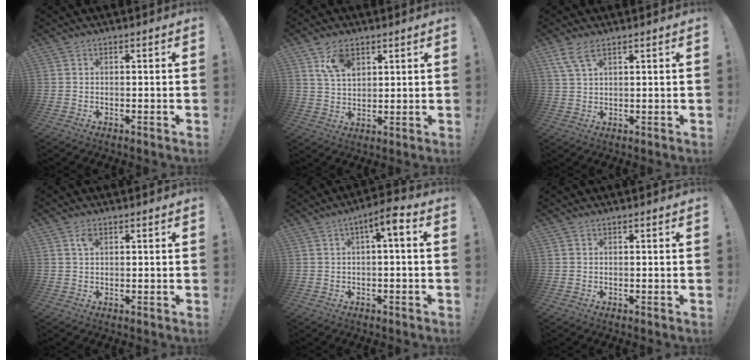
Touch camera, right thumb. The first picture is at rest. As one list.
[{"total": 8.8, "force": [5.1, 5.0, 5.1], "torque": [-0.097, -0.011, 0.100]}, {"total": 5.9, "force": [3.7, 2.2, 4.1], "torque": [-0.083, -0.005, 0.071]}, {"total": 2.1, "force": [1.1, 1.2, 1.4], "torque": [-0.023, -0.002, 0.019]}, {"total": 5.2, "force": [0.2, 1.0, 5.1], "torque": [-0.086, 0.003, 0.001]}, {"total": 0.0}]